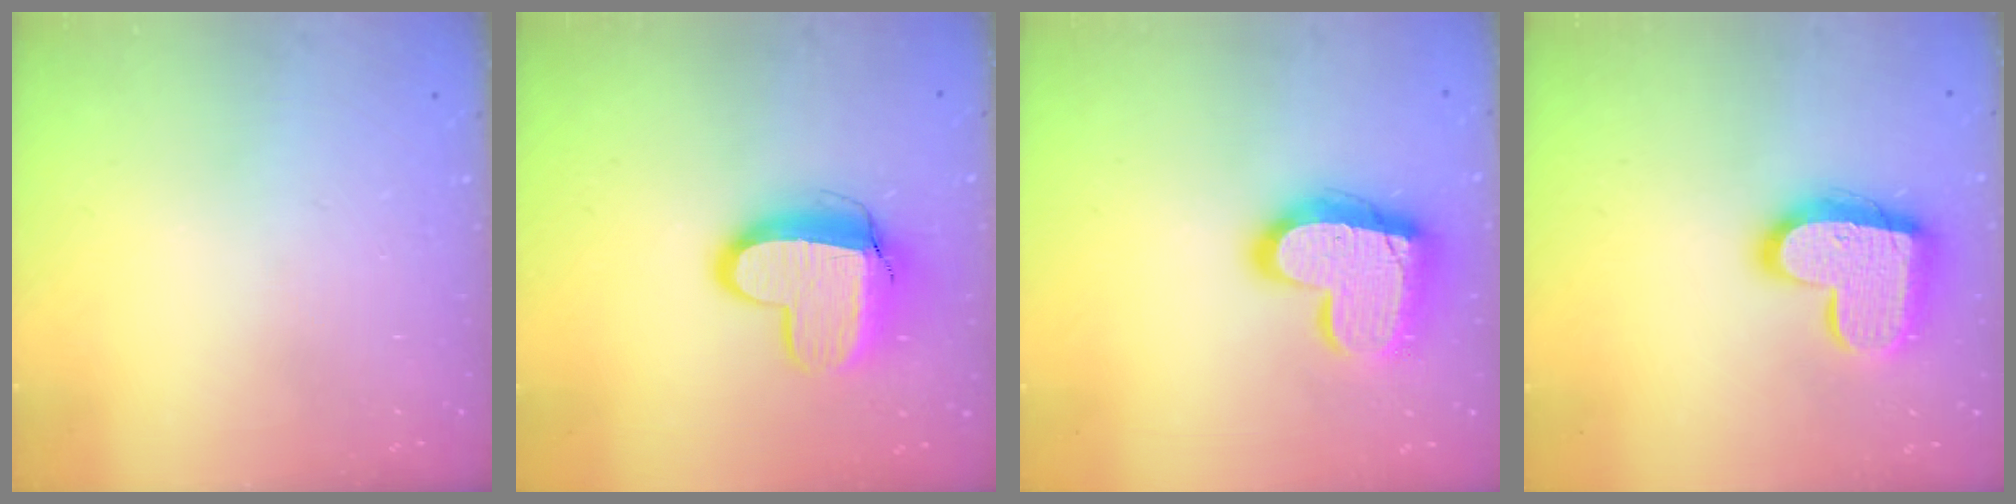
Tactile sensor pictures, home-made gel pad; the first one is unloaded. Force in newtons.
{"total": 12.8, "press": 12.8, "slide": 1.3}
{"total": 17.2, "press": 17.2, "slide": 1.3}
{"total": 17.6, "press": 17.5, "slide": 1.3}